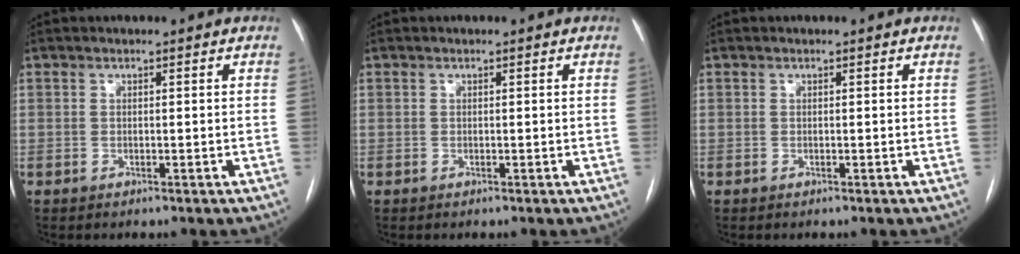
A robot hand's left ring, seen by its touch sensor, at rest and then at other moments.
{"total": 0.0}
{"total": 0.0}